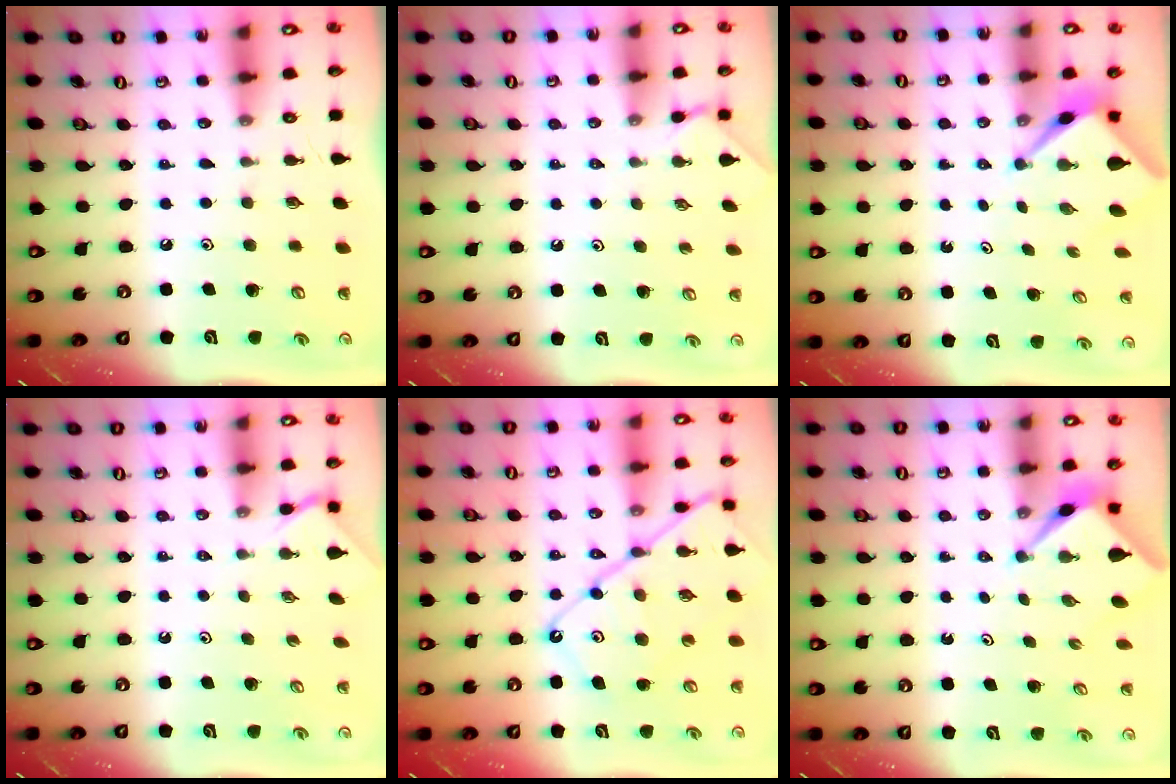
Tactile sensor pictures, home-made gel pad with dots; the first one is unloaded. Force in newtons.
{"total": 1.4, "press": 1.4, "slide": 0.2}
{"total": 2.7, "press": 2.7, "slide": 0.2}
{"total": 2.4, "press": 2.4, "slide": 0.4}
{"total": 14.9, "press": 14.8, "slide": 1.7}
{"total": 2.5, "press": 2.4, "slide": 0.3}